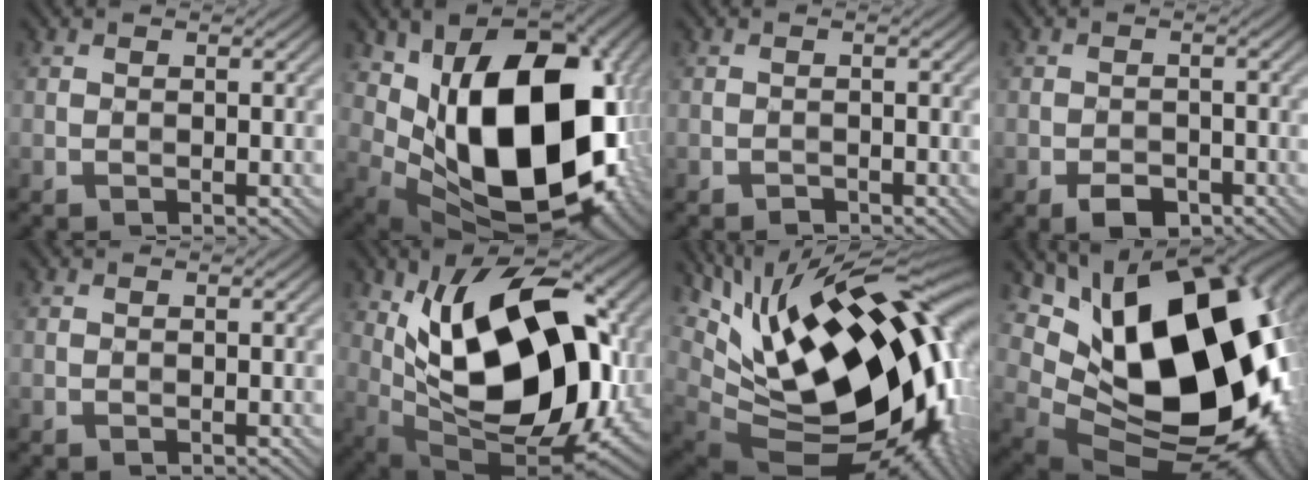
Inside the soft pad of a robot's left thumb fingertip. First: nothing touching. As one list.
[{"total": 19.6, "force": [1.4, 12.0, 15.4], "torque": [-0.248, -0.042, 0.043]}, {"total": 0.7, "force": [-0.6, 0.3, 0.2], "torque": [0.000, -0.001, -0.011]}, {"total": 3.5, "force": [-2.1, 1.9, 2.0], "torque": [-0.030, -0.005, -0.039]}, {"total": 0.0}, {"total": 18.2, "force": [3.2, 10.2, 14.8], "torque": [-0.247, -0.006, 0.057]}, {"total": 21.8, "force": [5.0, 11.0, 18.1], "torque": [-0.305, 0.007, 0.105]}, {"total": 21.6, "force": [4.7, 13.4, 16.3], "torque": [-0.275, -0.029, 0.120]}]